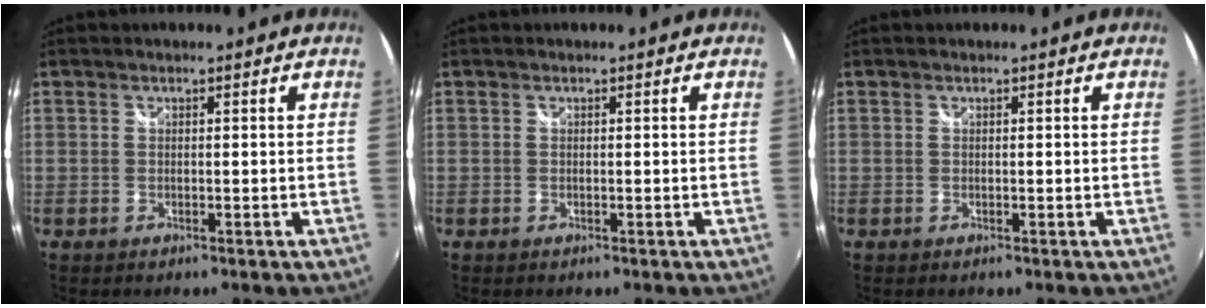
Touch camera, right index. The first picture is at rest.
{"total": 0.0}
{"total": 0.0}